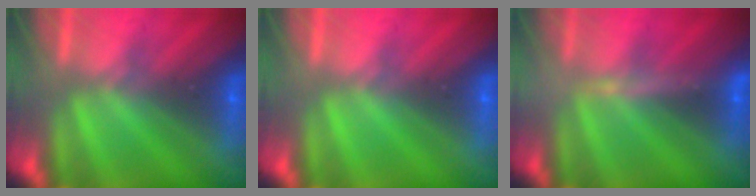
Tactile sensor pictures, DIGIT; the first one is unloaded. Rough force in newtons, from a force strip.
{"total": 0.0}
{"total": 3.3}